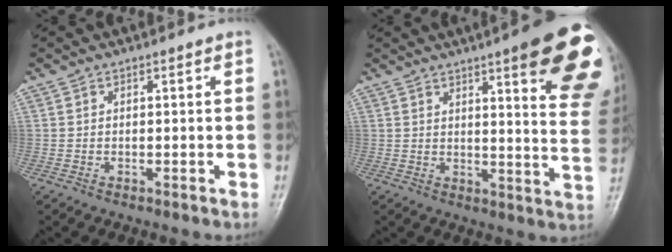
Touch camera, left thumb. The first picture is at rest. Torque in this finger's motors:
{"motor_torque": [2.81, 2.20, 1.86, -0.91, 0.08]}